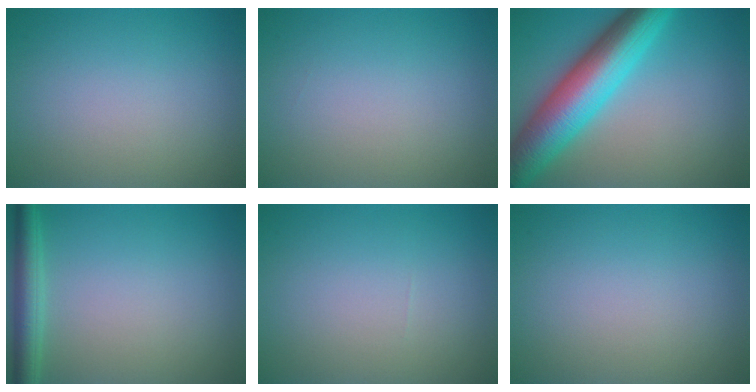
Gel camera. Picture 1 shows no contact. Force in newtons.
{"total": 0.0}
{"total": 10.1, "press": 10.1, "slide": 0.2}
{"total": 3.1, "press": 3.1, "slide": 0.1}
{"total": 0.0}
{"total": 0.0}